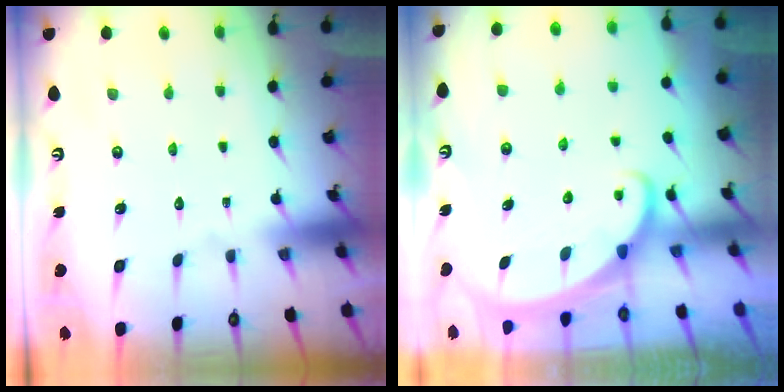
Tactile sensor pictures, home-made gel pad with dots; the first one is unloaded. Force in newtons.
{"total": 2.2, "press": 2.2, "slide": 0.1}